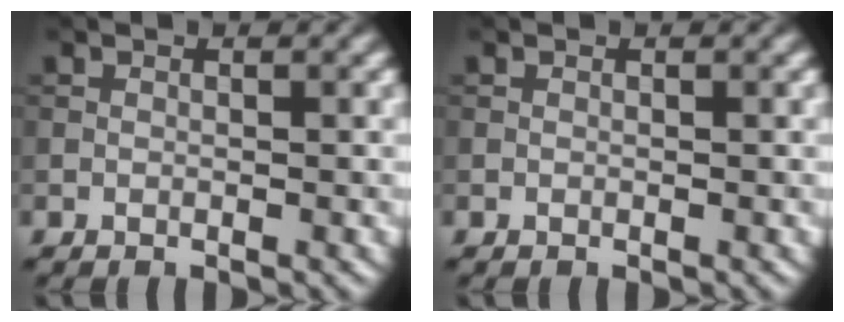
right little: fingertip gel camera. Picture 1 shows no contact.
{"total": 0.0}